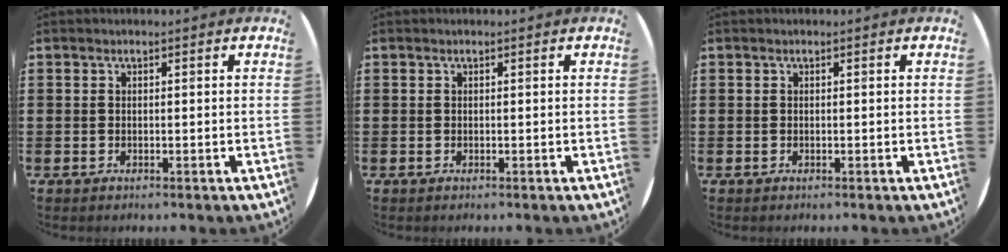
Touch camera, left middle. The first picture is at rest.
{"total": 0.0}
{"total": 0.0}